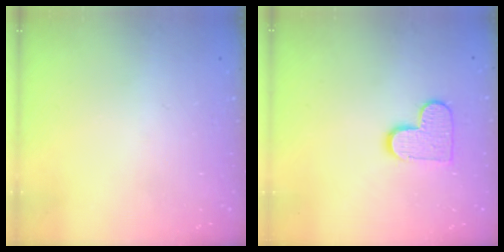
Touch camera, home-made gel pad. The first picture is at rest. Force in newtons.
{"total": 10.0, "press": 10.0, "slide": 0.6}